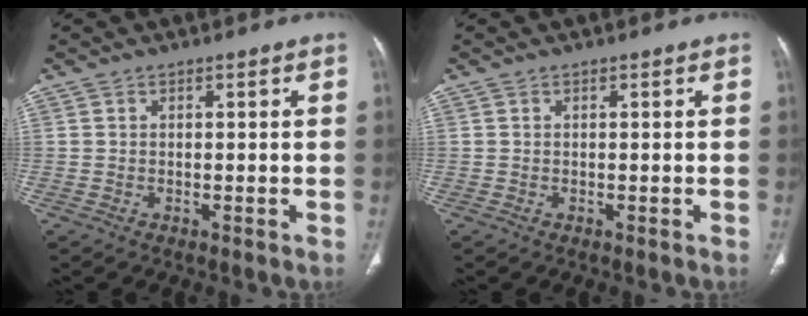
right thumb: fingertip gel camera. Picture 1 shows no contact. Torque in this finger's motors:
{"motor_torque": [0.00, 0.00, 0.00, 0.00, 0.00]}